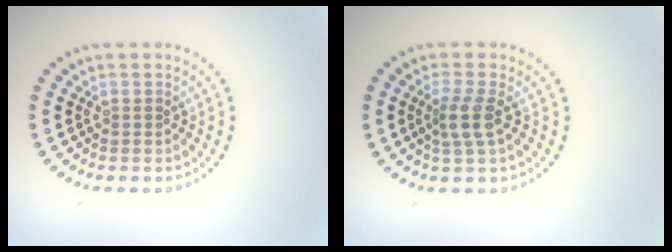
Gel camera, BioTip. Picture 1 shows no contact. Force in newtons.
{"total": 2.3, "press": 1.8, "slide": 1.4}